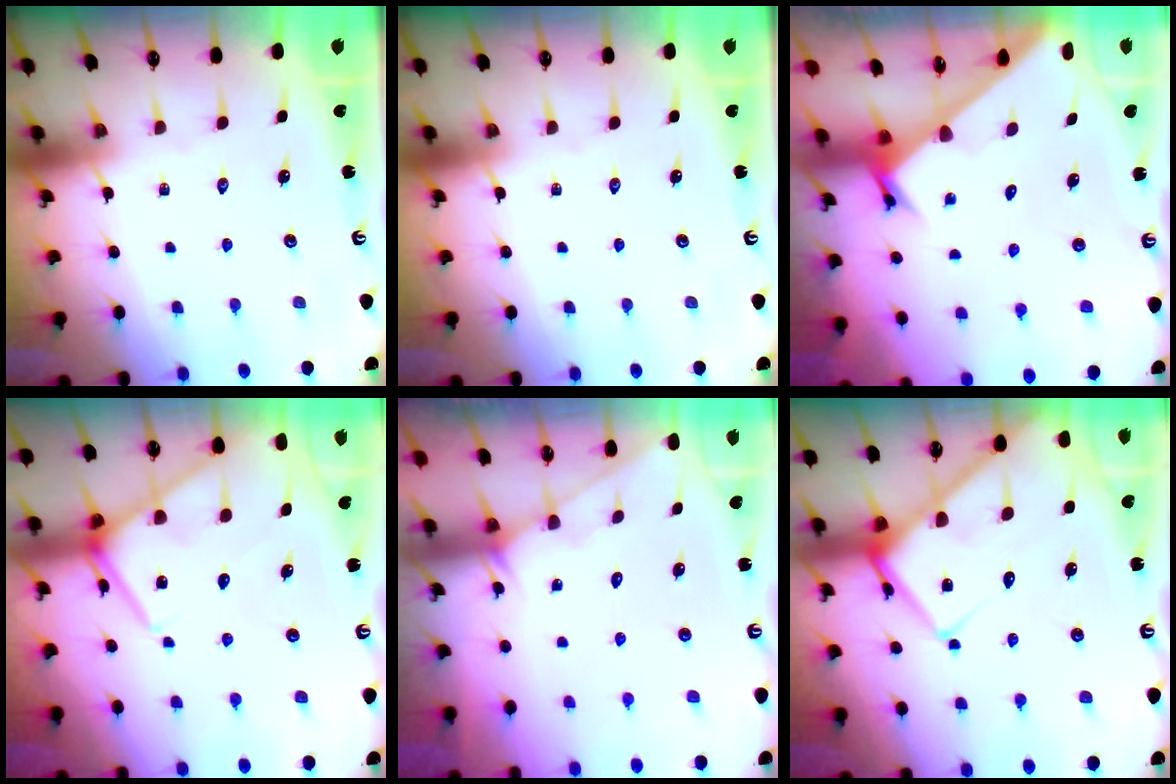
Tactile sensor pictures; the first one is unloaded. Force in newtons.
{"total": 0.0}
{"total": 2.3, "press": 2.3, "slide": 0.1}
{"total": 11.6, "press": 11.5, "slide": 0.9}
{"total": 1.8, "press": 1.8, "slide": 0.1}
{"total": 14.4, "press": 14.4, "slide": 1.2}